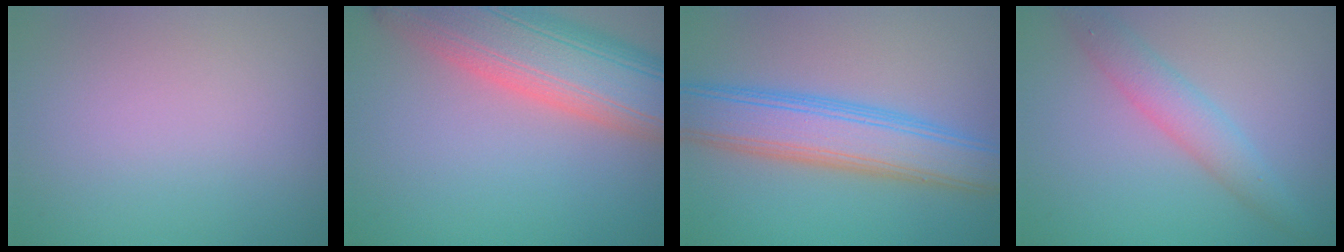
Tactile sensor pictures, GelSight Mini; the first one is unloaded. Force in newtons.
{"total": 12.9, "press": 12.9, "slide": 0.6}
{"total": 7.1, "press": 7.1, "slide": 0.4}
{"total": 3.3, "press": 3.3, "slide": 0.0}